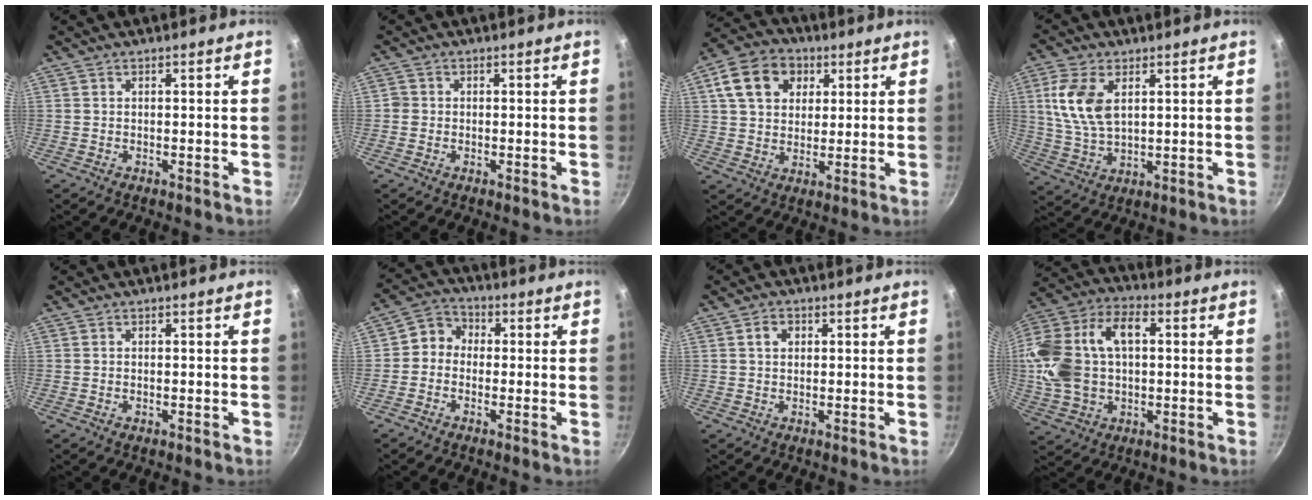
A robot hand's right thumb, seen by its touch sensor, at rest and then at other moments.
{"total": 1.3, "force": [-0.4, 1.2, 0.3], "torque": [-0.002, 0.004, -0.010]}
{"total": 12.1, "force": [4.4, 9.2, 6.5], "torque": [-0.095, 0.003, 0.065]}
{"total": 10.4, "force": [3.0, 5.8, 8.1], "torque": [-0.160, -0.012, 0.062]}
{"total": 0.0}
{"total": 5.1, "force": [-0.6, 4.5, 2.3], "torque": [-0.016, 0.021, -0.032]}
{"total": 2.4, "force": [0.6, 1.9, 1.3], "torque": [-0.013, 0.003, 0.008]}
{"total": 19.6, "force": [2.0, 13.0, 14.5], "torque": [-0.282, 0.037, 0.032]}